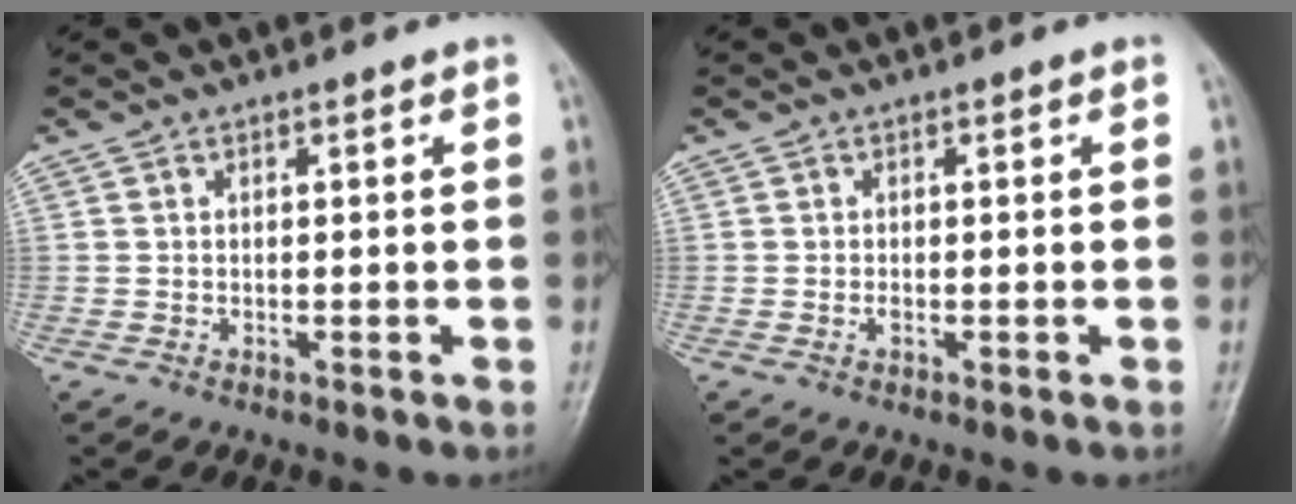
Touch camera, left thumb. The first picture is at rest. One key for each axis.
{"total": 0.7, "fx": -0.2, "fy": 0.4, "fz": 0.5, "tx": -0.010, "ty": -0.001, "tz": -0.004}